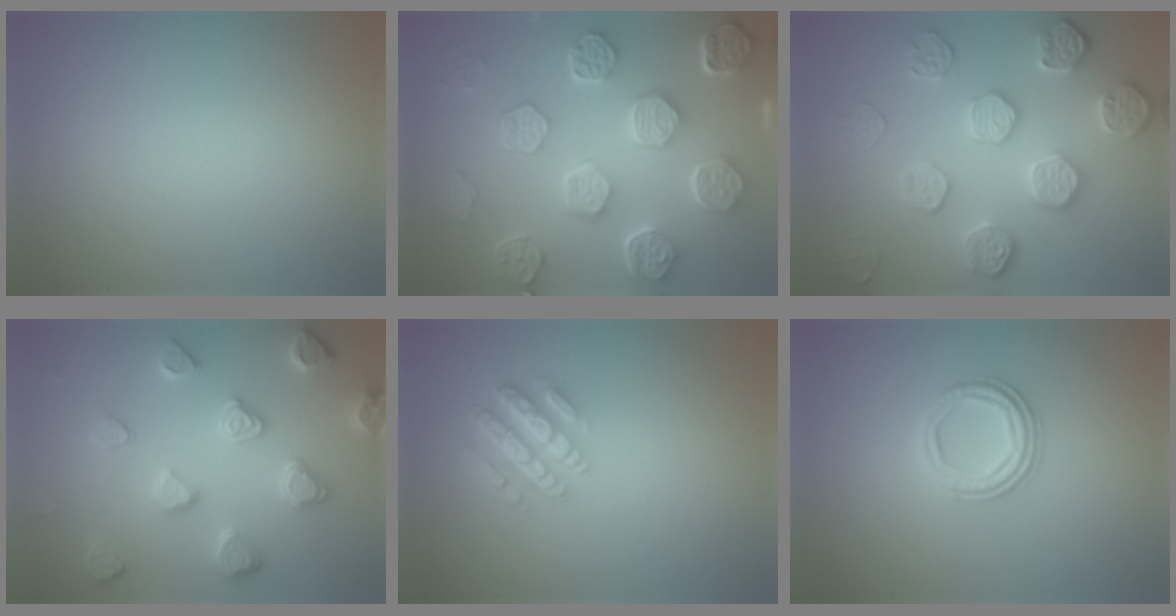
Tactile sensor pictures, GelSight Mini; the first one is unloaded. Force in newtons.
{"total": 8.6, "press": 6.5, "slide": 5.7}
{"total": 5.0, "press": 4.3, "slide": 2.5}
{"total": 4.6, "press": 4.1, "slide": 2.1}
{"total": 4.5, "press": 3.4, "slide": 3.0}
{"total": 3.1, "press": 2.6, "slide": 1.6}